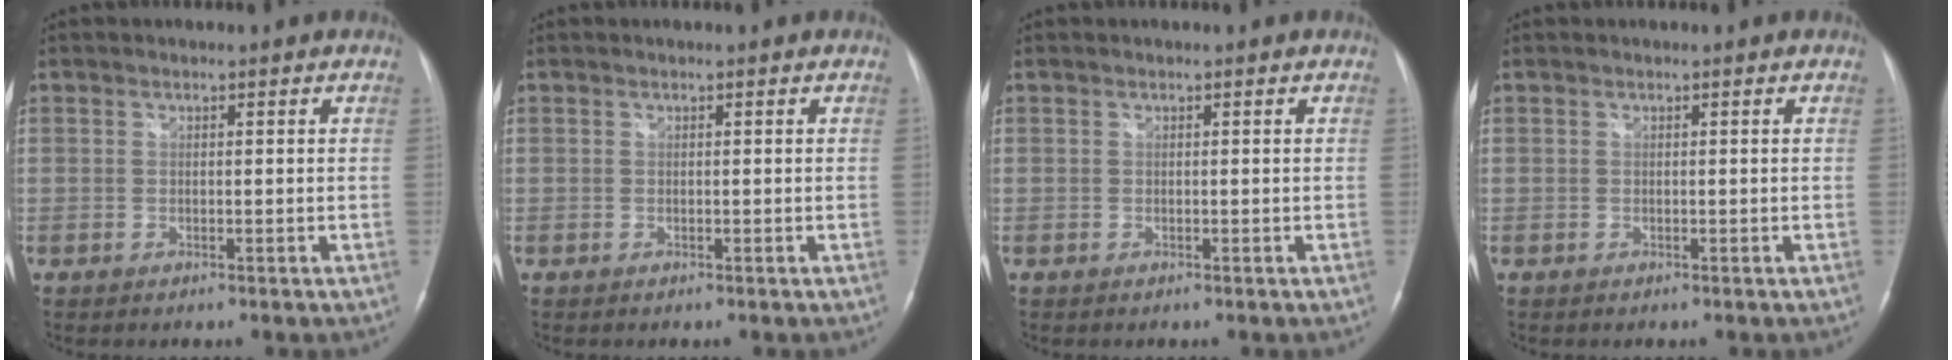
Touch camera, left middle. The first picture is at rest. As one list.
[{"total": 0.0}, {"total": 0.0}, {"total": 0.0}]